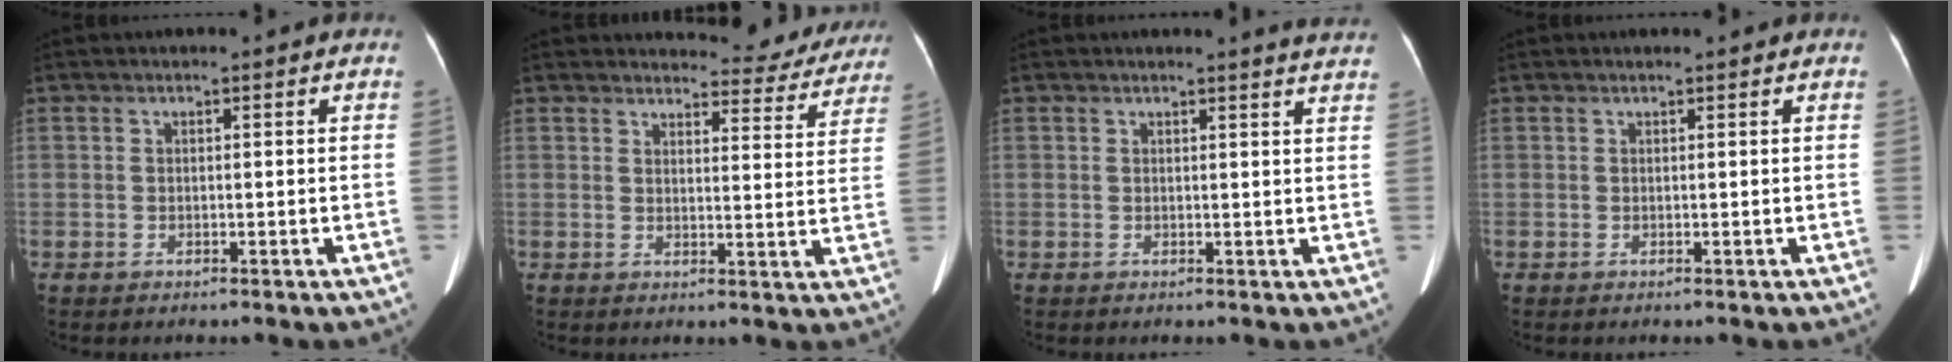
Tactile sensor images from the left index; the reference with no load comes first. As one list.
[{"total": 11.2, "force": [10.7, 2.8, 1.3], "torque": [0.013, -0.028, 0.106]}, {"total": 5.2, "force": [5.0, -0.4, 1.4], "torque": [-0.015, -0.012, 0.032]}, {"total": 0.8, "force": [0.7, 0.0, 0.3], "torque": [-0.010, 0.008, 0.013]}]